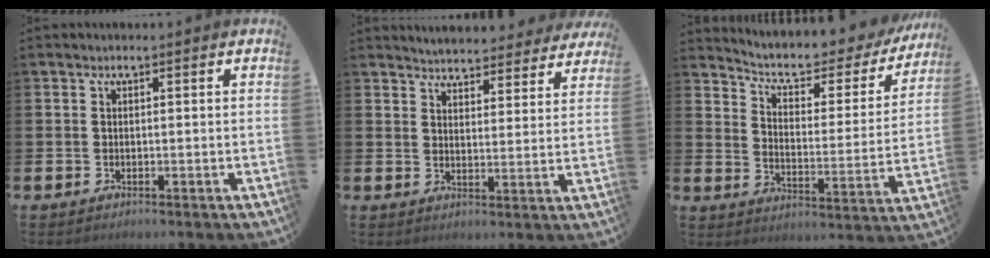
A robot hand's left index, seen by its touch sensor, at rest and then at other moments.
{"total": 4.7, "force": [4.6, 0.8, -0.1], "torque": [-0.012, -0.035, 0.079]}
{"total": 6.4, "force": [5.6, 2.1, 2.4], "torque": [-0.073, -0.041, 0.088]}